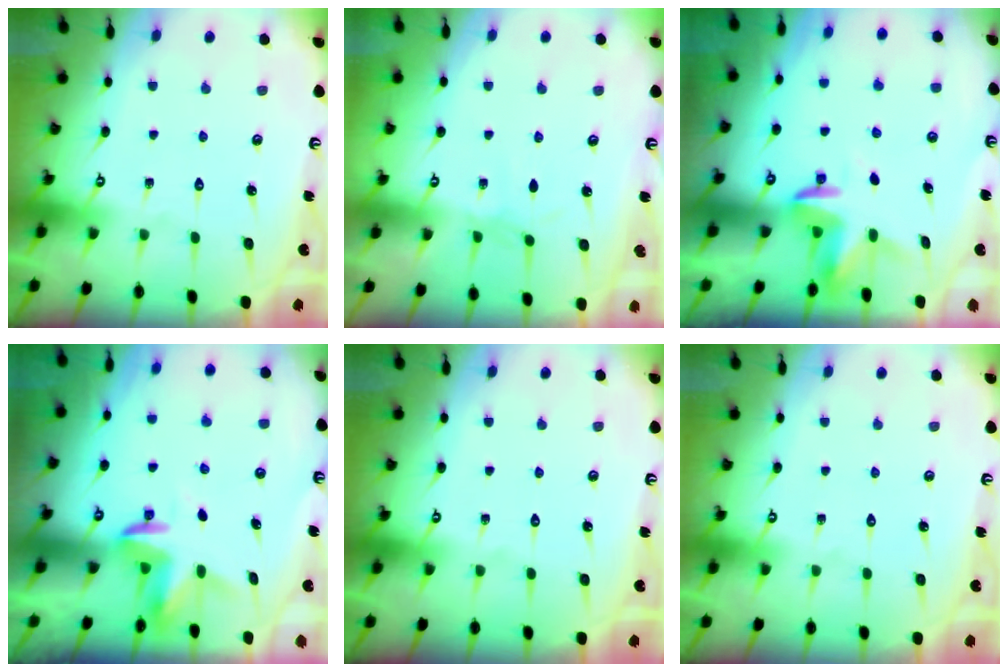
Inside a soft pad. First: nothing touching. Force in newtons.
{"total": 1.9, "press": 1.9, "slide": 0.5}
{"total": 3.4, "press": 3.4, "slide": 0.2}
{"total": 3.6, "press": 3.6, "slide": 0.2}
{"total": 0.0}
{"total": 0.0}